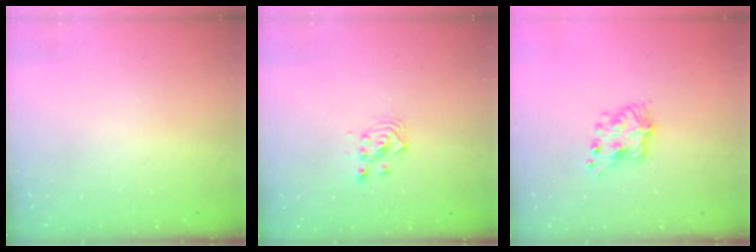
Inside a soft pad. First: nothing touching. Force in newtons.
{"total": 3.4, "press": 3.4, "slide": 0.1}
{"total": 7.1, "press": 7.1, "slide": 0.5}